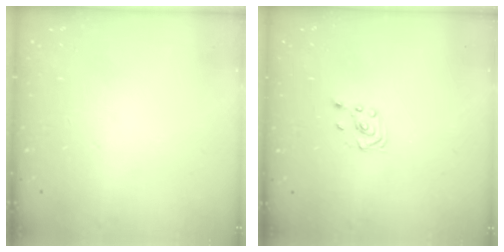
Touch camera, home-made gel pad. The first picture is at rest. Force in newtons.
{"total": 2.0, "press": 1.8, "slide": 0.8}